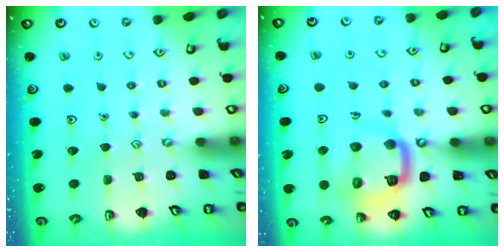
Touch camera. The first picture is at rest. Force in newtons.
{"total": 15.3, "press": 15.2, "slide": 1.6}